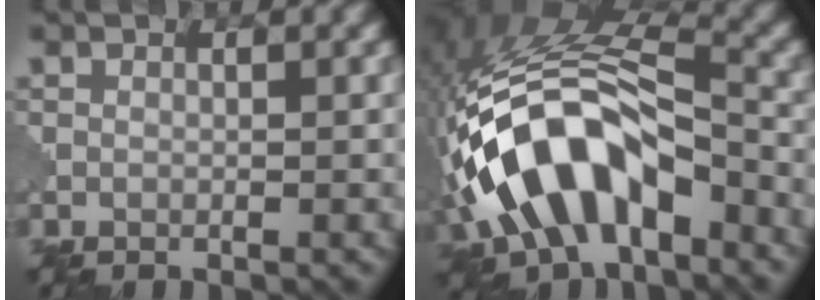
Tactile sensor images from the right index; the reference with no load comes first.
{"total": 11.7, "force": [-4.7, 6.0, 8.9], "torque": [-0.172, 0.018, -0.091]}